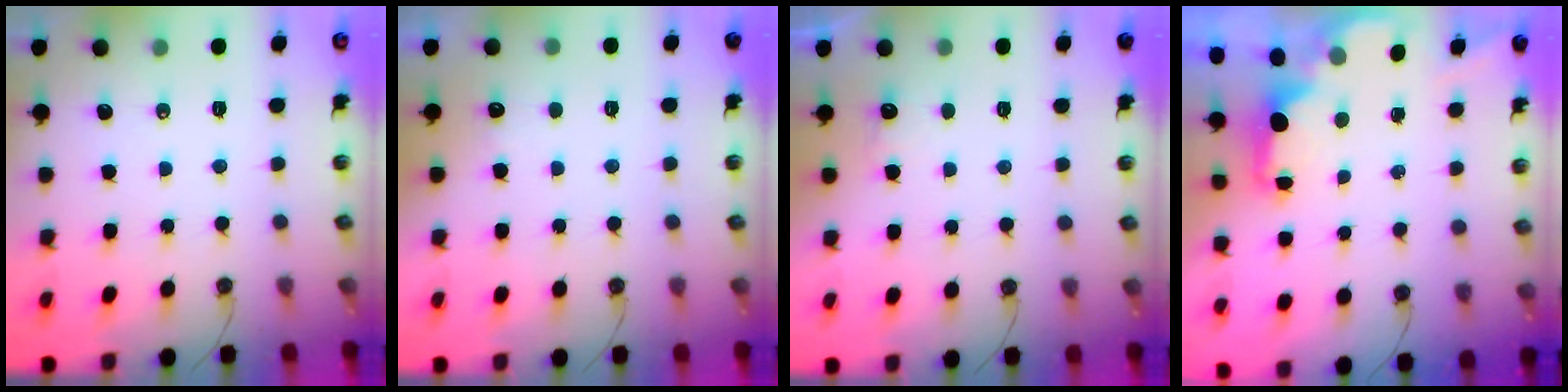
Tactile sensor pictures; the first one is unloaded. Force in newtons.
{"total": 3.0, "press": 2.8, "slide": 1.0}
{"total": 3.2, "press": 3.1, "slide": 0.7}
{"total": 1.7, "press": 1.5, "slide": 0.6}